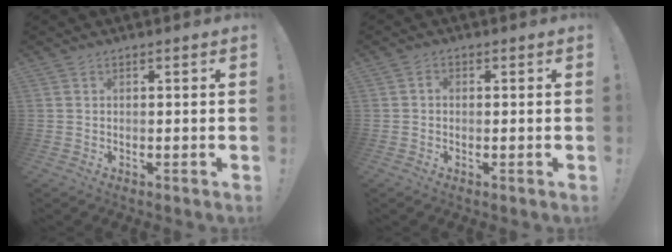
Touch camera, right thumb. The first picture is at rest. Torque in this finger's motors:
{"motor_torque": [-0.04, 0.09, 0.14, -0.13, -0.01]}